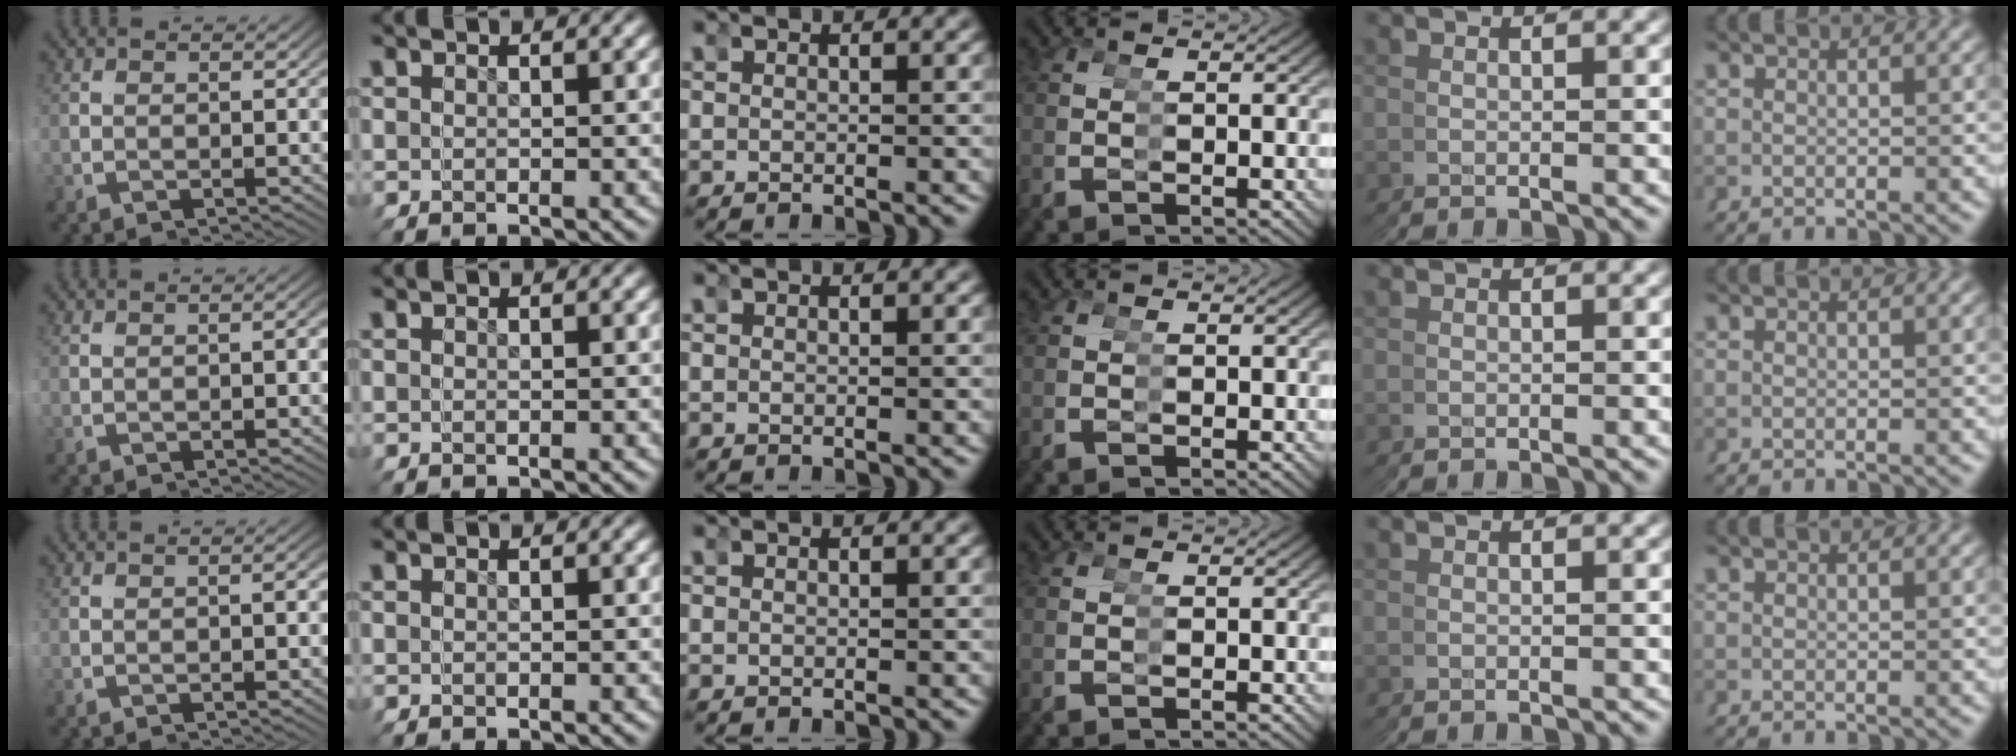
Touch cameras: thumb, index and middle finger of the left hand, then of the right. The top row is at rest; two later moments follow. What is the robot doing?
{"motion": "reach", "object": "tape"}